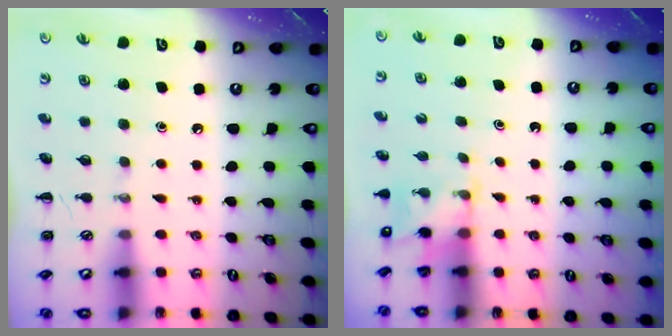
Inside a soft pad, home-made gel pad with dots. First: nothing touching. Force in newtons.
{"total": 3.7, "press": 3.6, "slide": 0.8}